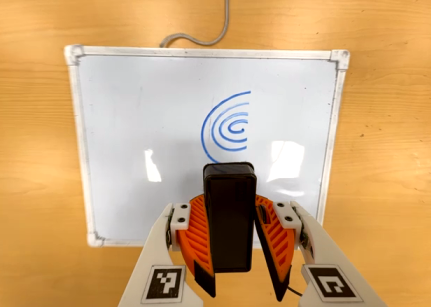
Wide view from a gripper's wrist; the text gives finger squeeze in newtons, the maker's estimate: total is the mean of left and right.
{"total": 8.5, "left": 8.6, "right": 8.4}